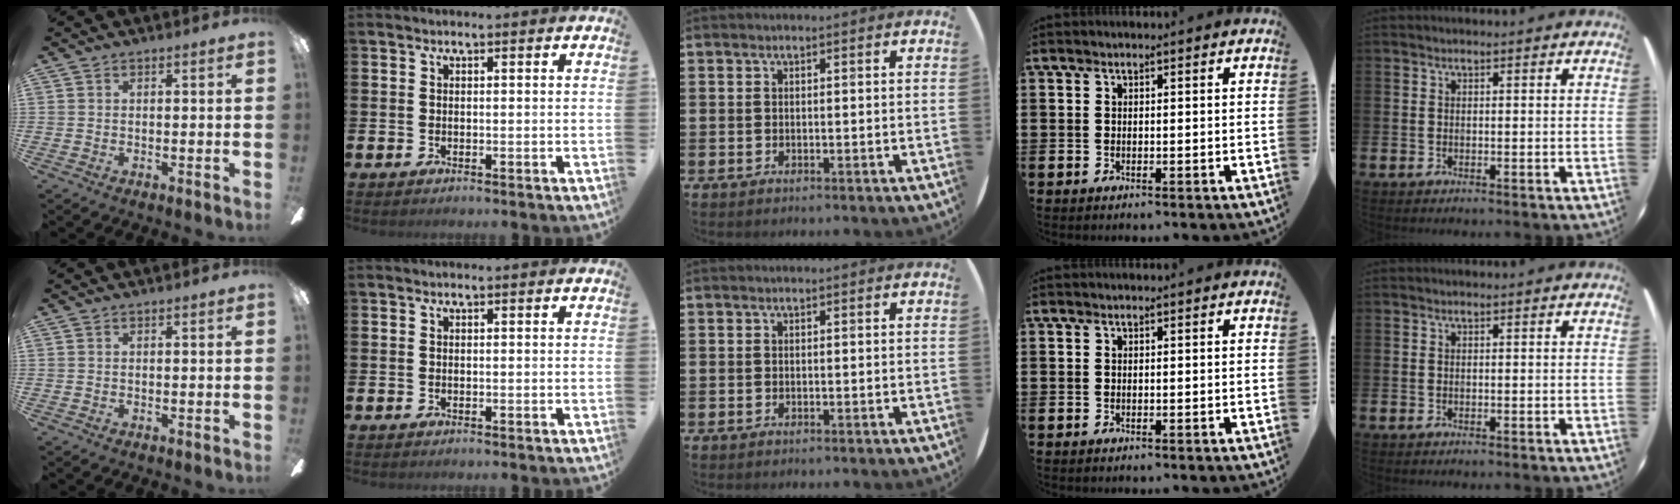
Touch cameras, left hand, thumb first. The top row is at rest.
{}